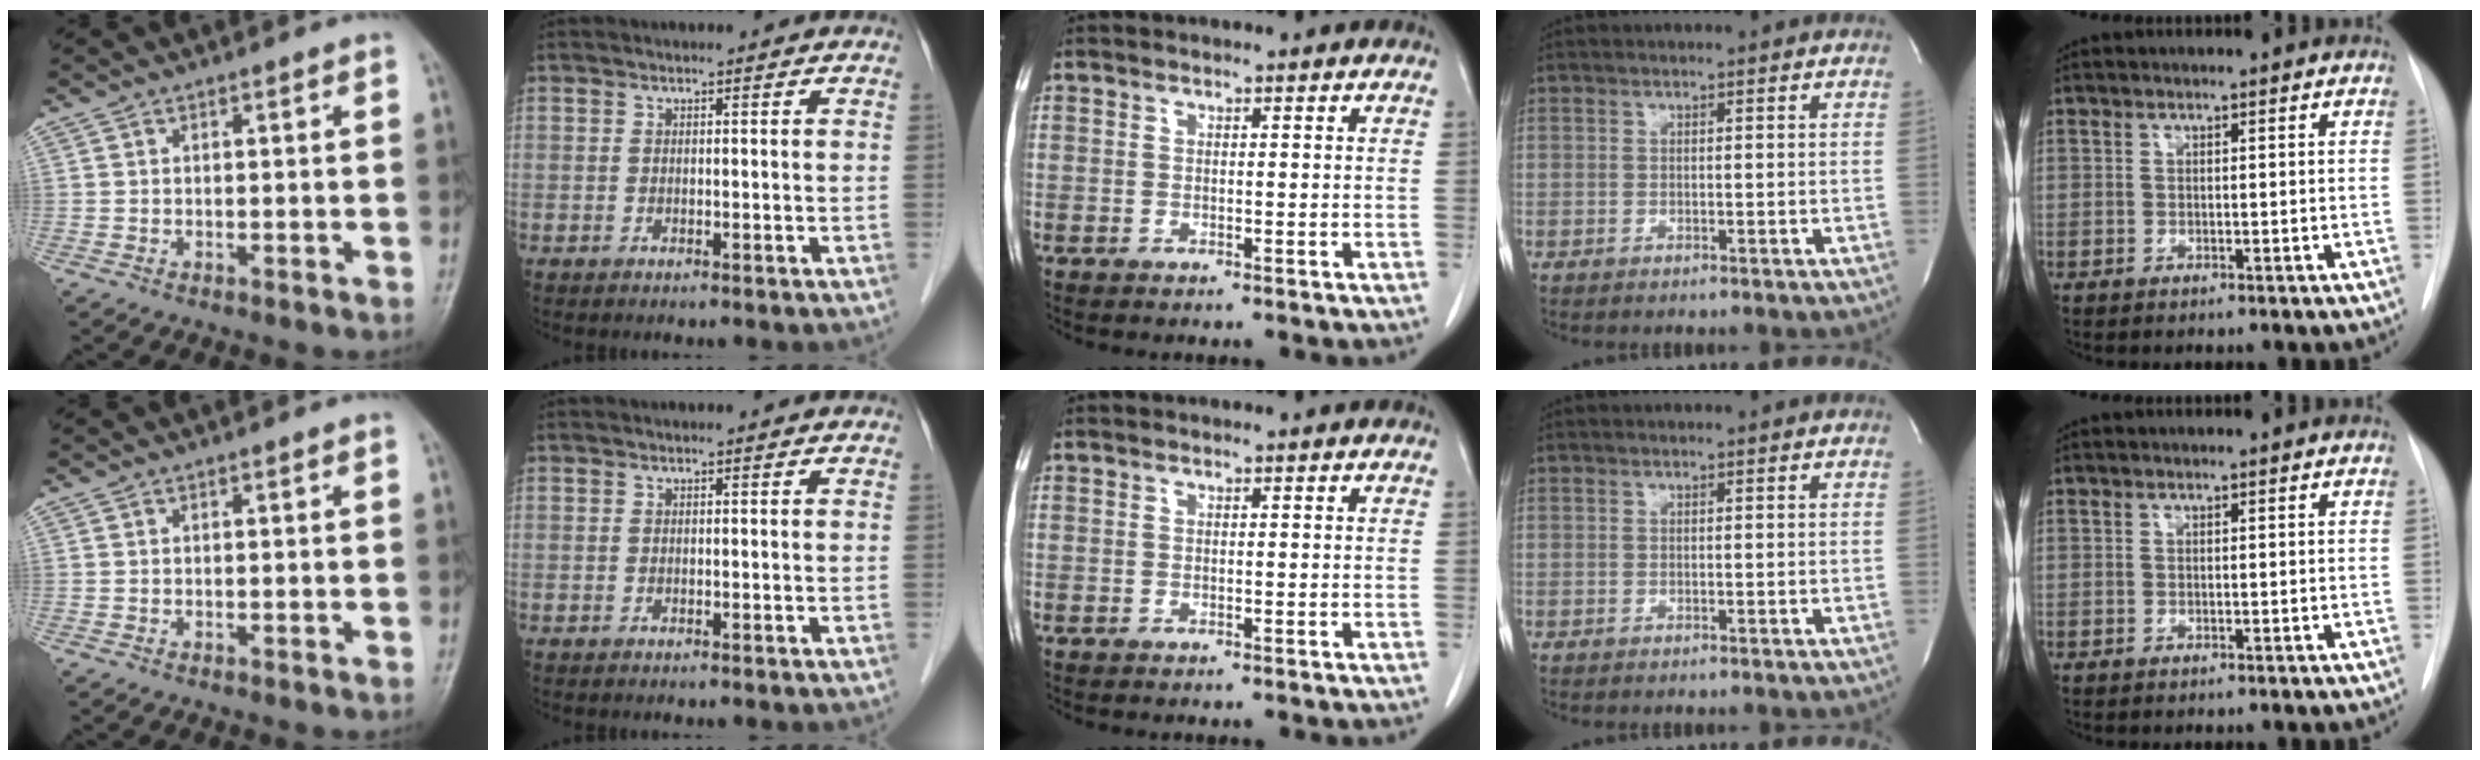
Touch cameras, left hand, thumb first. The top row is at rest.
{}